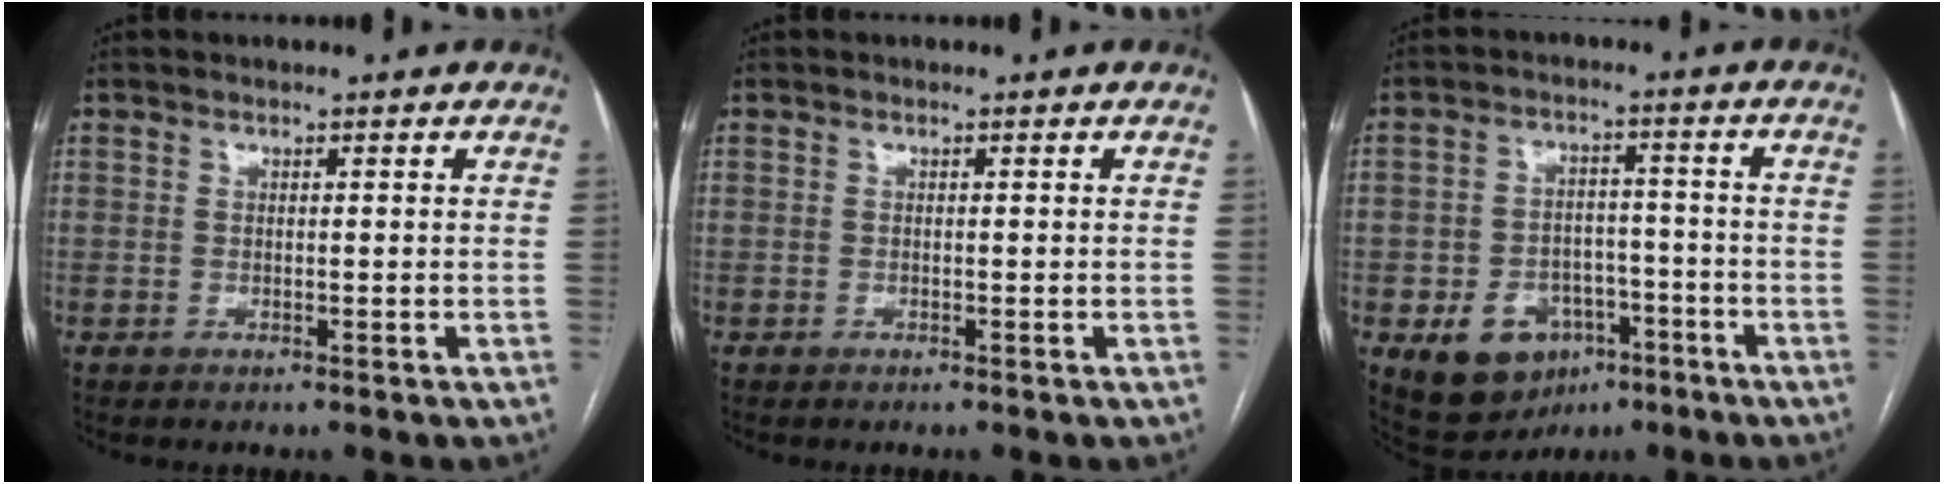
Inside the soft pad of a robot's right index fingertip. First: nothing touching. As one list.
[{"total": 0.0}, {"total": 10.0, "force": [-4.6, 7.3, 5.0], "torque": [-0.086, 0.017, -0.059]}]